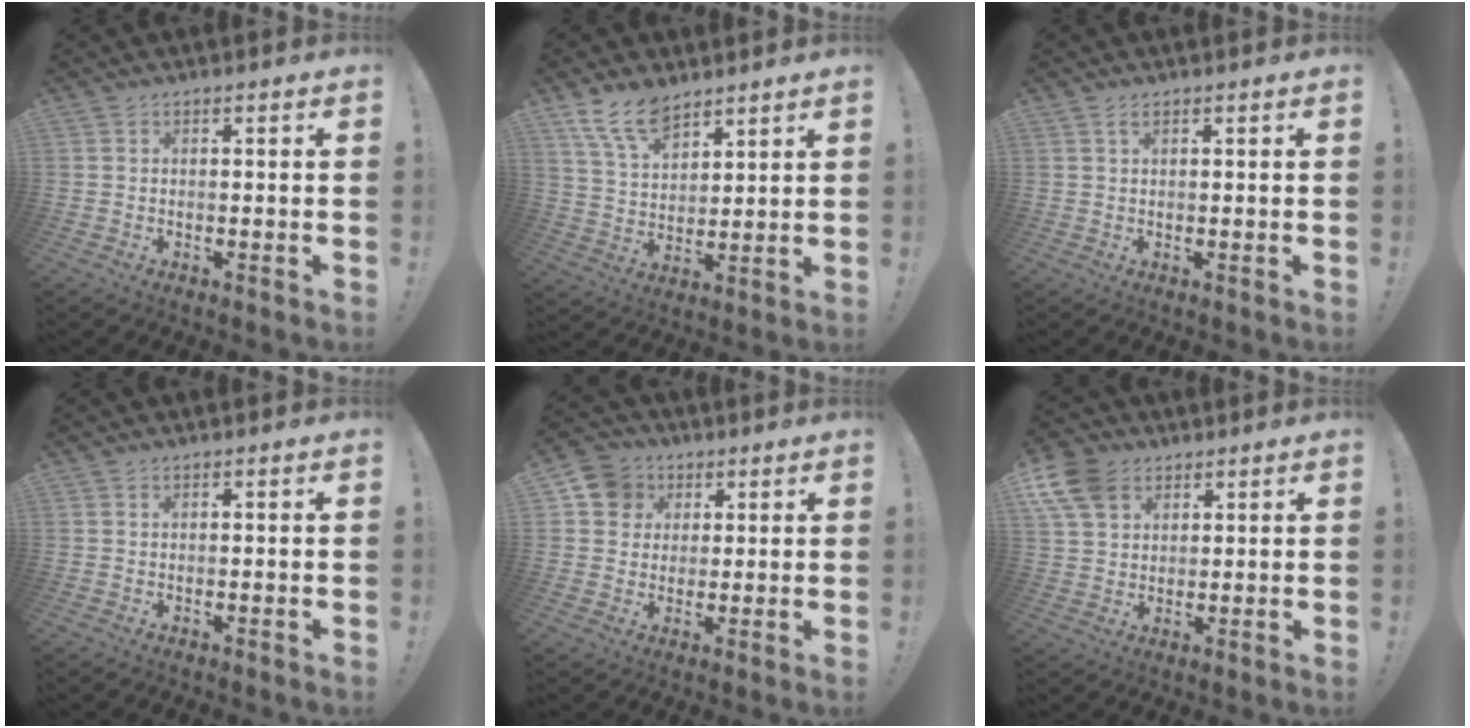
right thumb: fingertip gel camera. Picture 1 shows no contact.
{"total": 11.1, "force": [8.3, 5.2, 5.2], "torque": [-0.102, -0.042, 0.161]}
{"total": 1.4, "force": [0.8, 0.4, 1.1], "torque": [-0.016, -0.002, 0.013]}
{"total": 0.0}
{"total": 9.3, "force": [3.1, 8.3, 2.7], "torque": [-0.036, -0.008, 0.065]}
{"total": 10.9, "force": [5.3, 7.7, 5.5], "torque": [-0.113, -0.019, 0.105]}